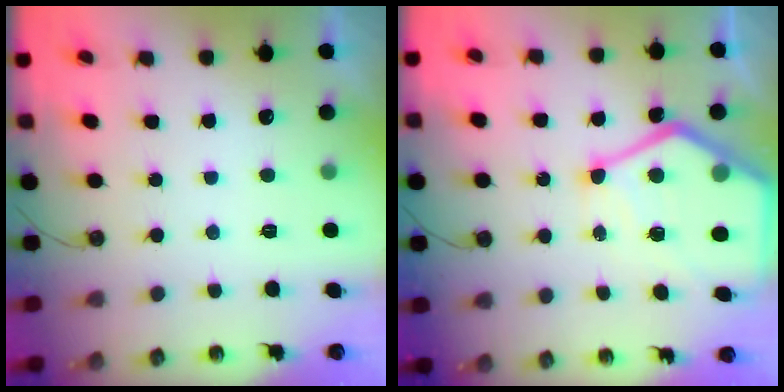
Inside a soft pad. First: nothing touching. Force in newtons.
{"total": 17.9, "press": 17.9, "slide": 1.6}